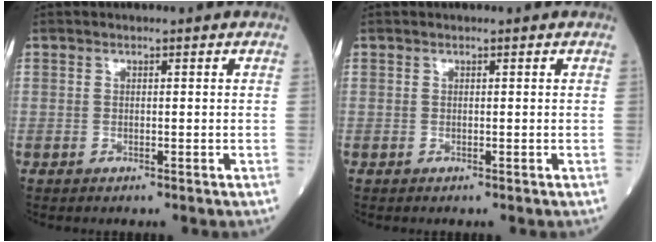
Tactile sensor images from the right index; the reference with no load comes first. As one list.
[{"total": 0.0}]